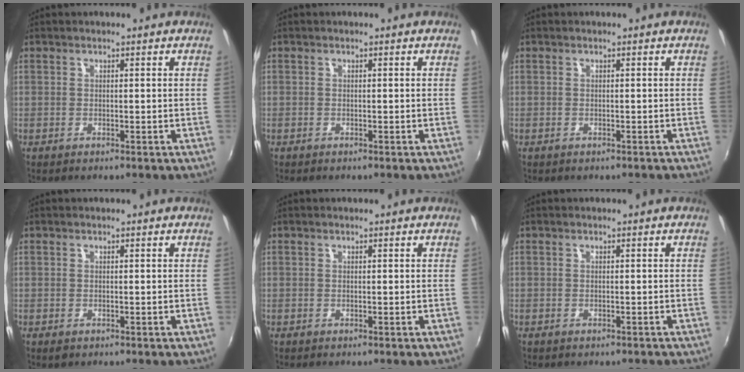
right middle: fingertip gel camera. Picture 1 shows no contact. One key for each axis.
{"total": 0.5, "fx": -0.4, "fy": 0.3, "fz": 0.0, "tx": -0.003, "ty": 0.001, "tz": -0.007}
{"total": 0.9, "fx": -0.7, "fy": 0.4, "fz": 0.3, "tx": -0.007, "ty": 0.000, "tz": -0.008}
{"total": 0.6, "fx": -0.3, "fy": 0.4, "fz": 0.3, "tx": -0.005, "ty": -0.004, "tz": -0.005}
{"total": 0.0}
{"total": 1.4, "fx": -1.2, "fy": 0.6, "fz": 0.4, "tx": -0.011, "ty": -0.003, "tz": -0.014}